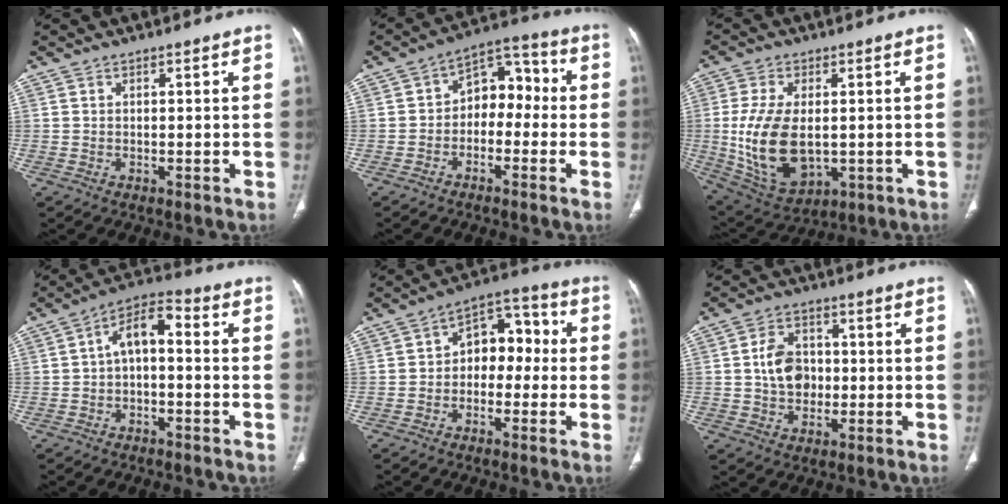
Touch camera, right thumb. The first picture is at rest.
{"total": 9.2, "force": [-1.4, 6.5, 6.3], "torque": [-0.053, 0.047, -0.040]}
{"total": 15.5, "force": [-0.7, 8.9, 12.7], "torque": [-0.247, -0.012, 0.012]}
{"total": 7.6, "force": [-0.4, 4.1, 6.4], "torque": [-0.098, 0.040, -0.020]}
{"total": 9.9, "force": [-0.4, 6.9, 7.1], "torque": [-0.060, 0.043, -0.023]}
{"total": 8.0, "force": [0.0, 6.0, 5.2], "torque": [-0.073, 0.010, -0.003]}